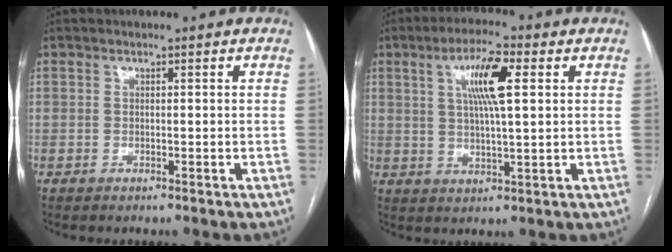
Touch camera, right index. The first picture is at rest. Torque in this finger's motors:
{"motor_torque": [0.60, 0.37, 0.40, 0.13]}